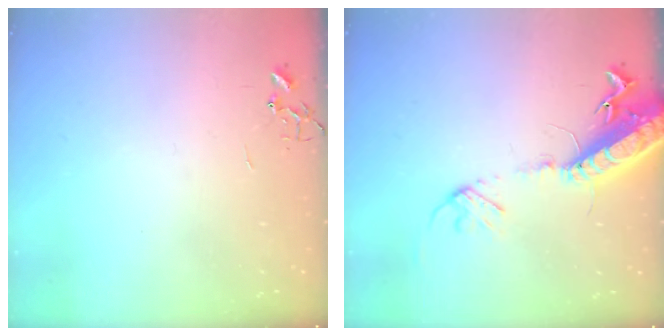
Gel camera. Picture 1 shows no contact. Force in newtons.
{"total": 17.4, "press": 16.9, "slide": 4.1}